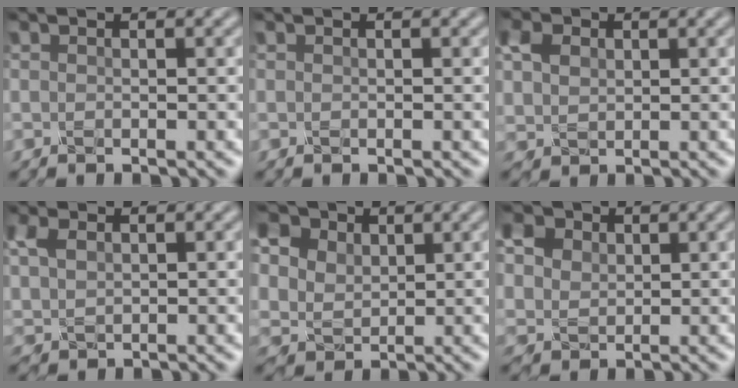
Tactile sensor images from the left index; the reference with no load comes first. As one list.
[{"total": 0.0}, {"total": 2.3, "force": [1.4, 1.8, 0.6], "torque": [-0.037, 0.010, 0.031]}, {"total": 1.5, "force": [1.2, 0.8, 0.3], "torque": [-0.025, 0.008, 0.033]}, {"total": 12.4, "force": [7.4, 8.4, 5.6], "torque": [-0.150, 0.045, 0.131]}, {"total": 8.8, "force": [5.1, 6.0, 4.0], "torque": [-0.113, 0.033, 0.076]}]